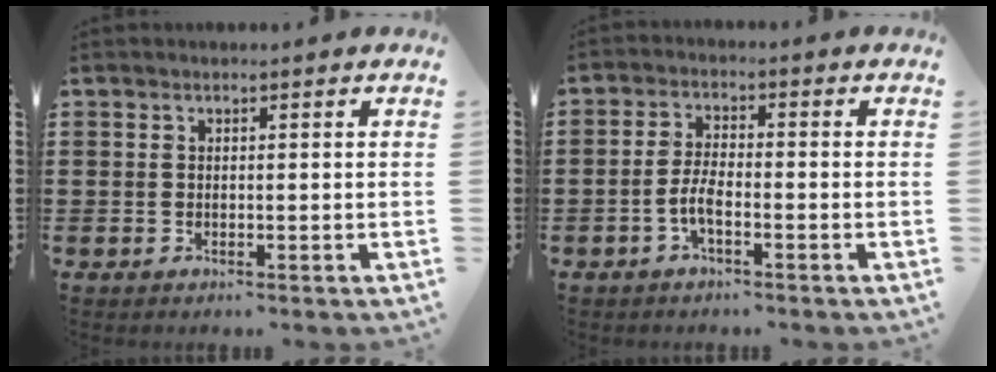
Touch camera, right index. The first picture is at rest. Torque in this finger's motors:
{"motor_torque": [-0.35, 0.38, -0.04, 0.00]}